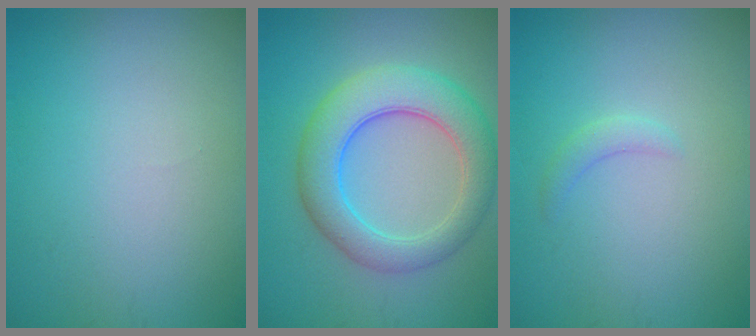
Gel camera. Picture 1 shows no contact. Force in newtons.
{"total": 6.8, "press": 6.8, "slide": 0.4}
{"total": 1.2, "press": 1.2, "slide": 0.1}